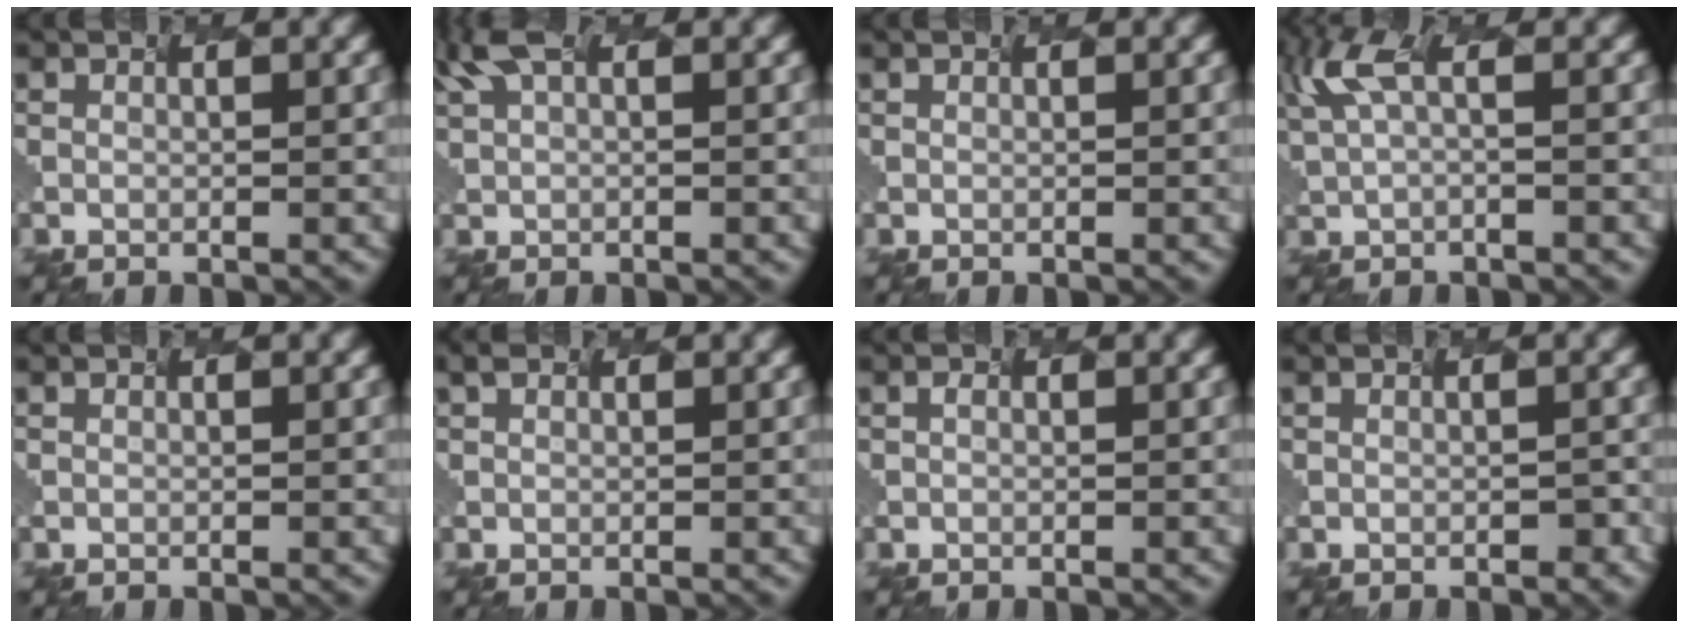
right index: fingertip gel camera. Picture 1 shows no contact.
{"total": 2.7, "force": [1.5, 0.3, 2.2], "torque": [-0.053, 0.016, 0.048]}
{"total": 0.0}
{"total": 3.0, "force": [0.3, 0.1, 3.0], "torque": [-0.083, 0.011, 0.045]}
{"total": 0.0}
{"total": 1.0, "force": [0.9, 0.2, 0.2], "torque": [-0.003, 0.010, 0.018]}
{"total": 0.8, "force": [-0.7, -0.3, -0.2], "torque": [-0.005, -0.001, 0.002]}
{"total": 0.8, "force": [-0.4, 0.2, 0.7], "torque": [-0.005, 0.001, 0.011]}